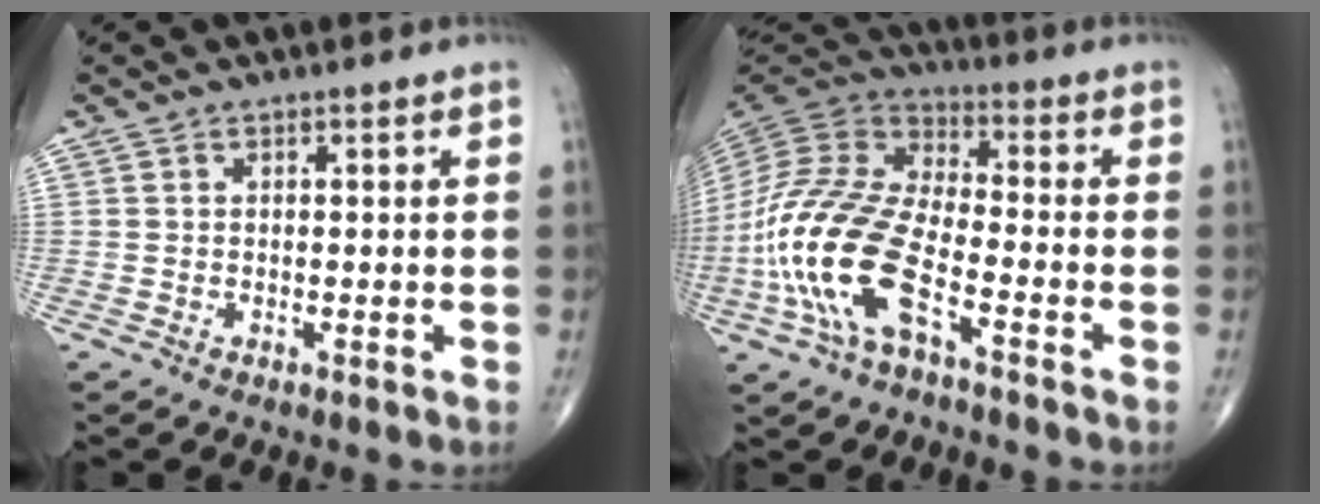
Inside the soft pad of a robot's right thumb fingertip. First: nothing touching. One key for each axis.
{"total": 18.7, "fx": -7.2, "fy": 7.7, "fz": 15.5, "tx": -0.341, "ty": 0.036, "tz": -0.139}